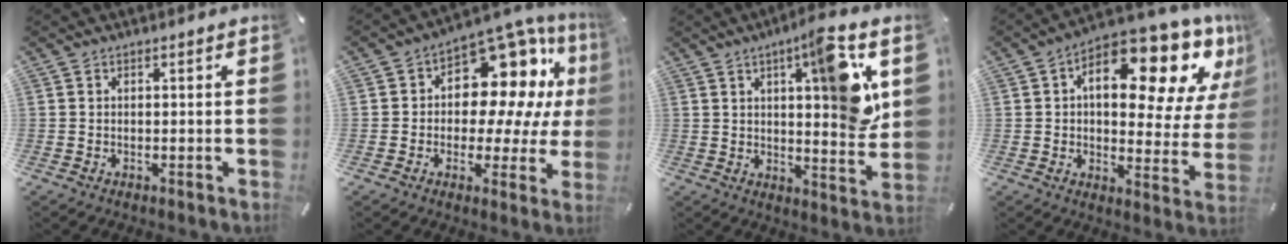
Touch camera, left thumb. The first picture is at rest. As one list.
[{"total": 15.5, "force": [6.1, 9.8, 10.3], "torque": [-0.159, -0.048, 0.107]}, {"total": 14.2, "force": [5.8, 3.1, 12.6], "torque": [-0.163, -0.033, 0.082]}, {"total": 19.5, "force": [10.3, 8.7, 14.0], "torque": [-0.180, -0.080, 0.162]}]